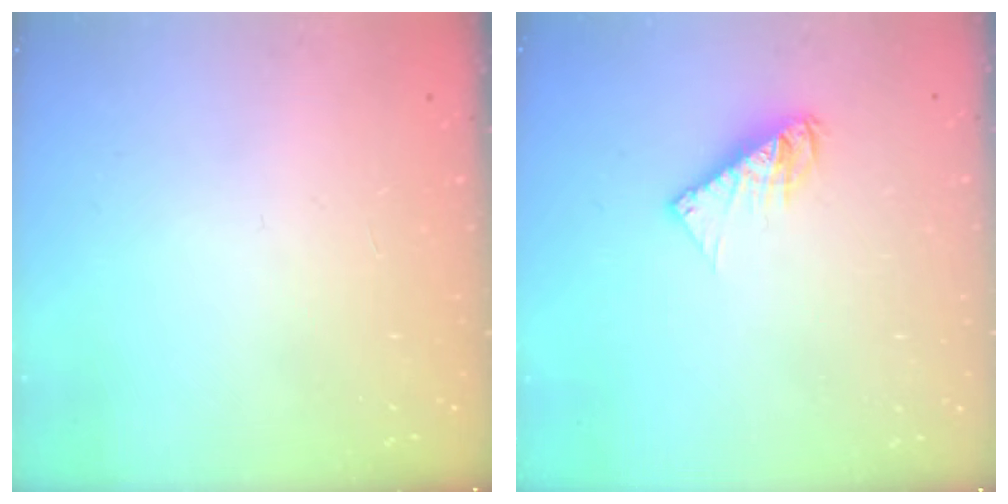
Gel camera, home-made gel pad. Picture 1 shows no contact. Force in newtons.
{"total": 6.5, "press": 6.5, "slide": 0.3}